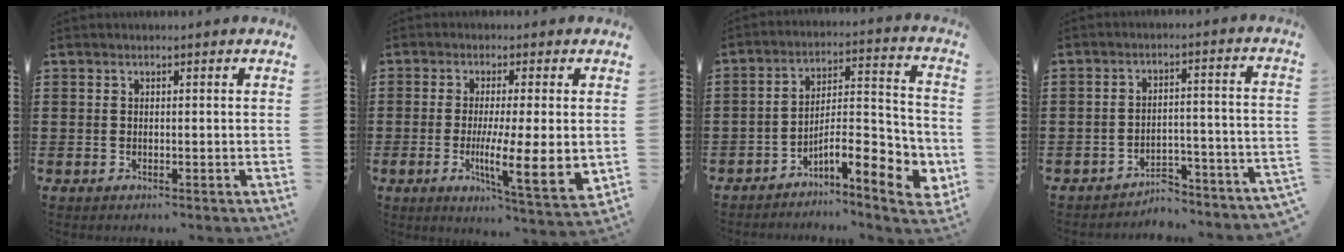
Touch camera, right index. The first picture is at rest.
{"total": 9.5, "force": [-1.1, 1.9, 9.2], "torque": [-0.142, -0.016, -0.013]}
{"total": 9.7, "force": [-5.5, 2.5, 7.6], "torque": [-0.114, -0.005, -0.101]}
{"total": 4.5, "force": [-4.4, 0.2, 1.1], "torque": [-0.023, -0.001, -0.091]}